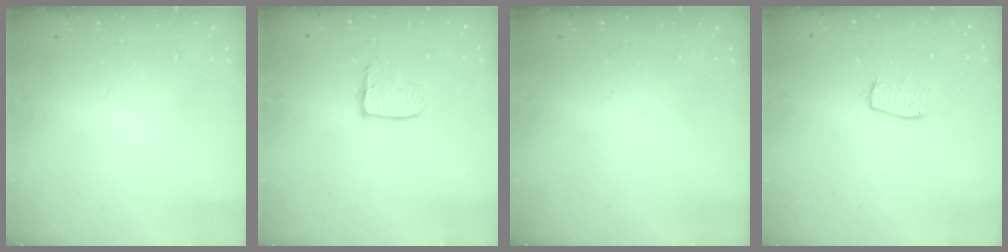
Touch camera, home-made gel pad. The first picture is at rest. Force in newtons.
{"total": 5.5, "press": 5.5, "slide": 0.4}
{"total": 0.0}
{"total": 6.3, "press": 6.2, "slide": 0.5}